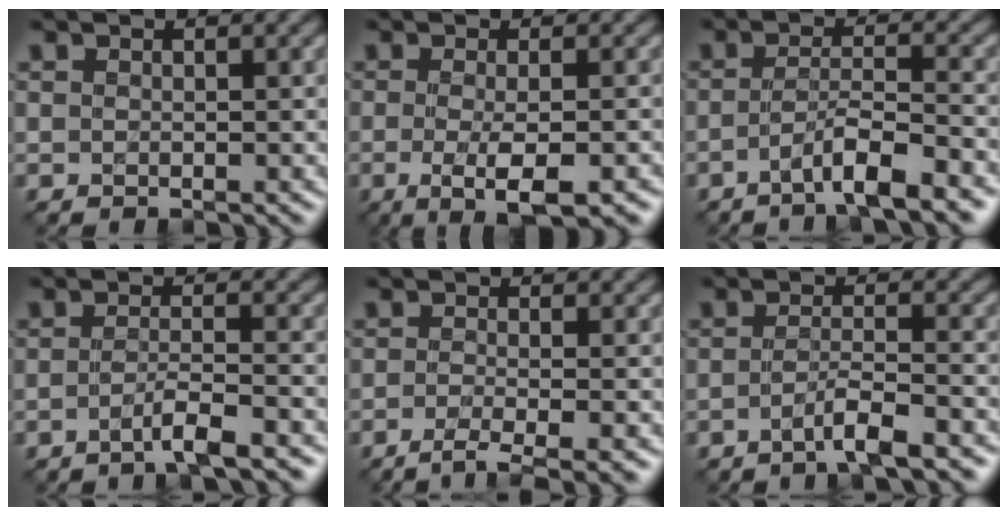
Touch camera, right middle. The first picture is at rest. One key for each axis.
{"total": 4.6, "fx": -1.4, "fy": 1.1, "fz": 4.3, "tx": -0.073, "ty": -0.009, "tz": -0.023}
{"total": 4.9, "fx": -2.8, "fy": 0.6, "fz": 4.0, "tx": -0.064, "ty": 0.006, "tz": -0.053}
{"total": 3.3, "fx": -2.1, "fy": 0.4, "fz": 2.5, "tx": -0.038, "ty": 0.005, "tz": -0.045}
{"total": 3.5, "fx": -2.0, "fy": 0.6, "fz": 2.7, "tx": -0.042, "ty": -0.008, "tz": -0.045}
{"total": 3.5, "fx": -2.2, "fy": 0.4, "fz": 2.8, "tx": -0.044, "ty": 0.005, "tz": -0.047}